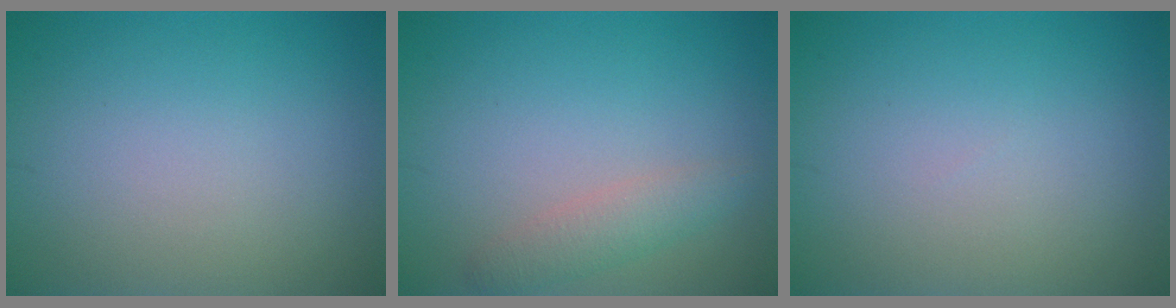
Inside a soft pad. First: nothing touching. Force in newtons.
{"total": 2.1, "press": 2.1, "slide": 0.1}
{"total": 0.0}